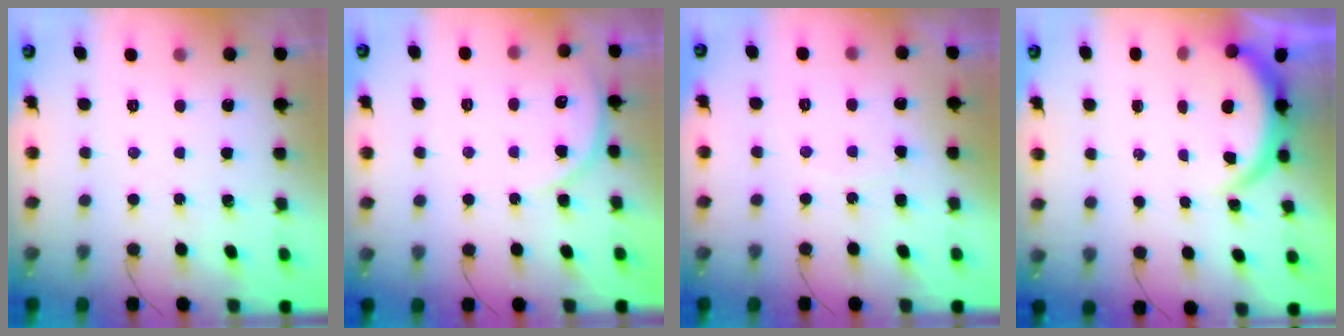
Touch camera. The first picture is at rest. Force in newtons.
{"total": 5.8, "press": 5.8, "slide": 0.3}
{"total": 5.0, "press": 5.0, "slide": 0.6}
{"total": 3.9, "press": 3.9, "slide": 0.2}